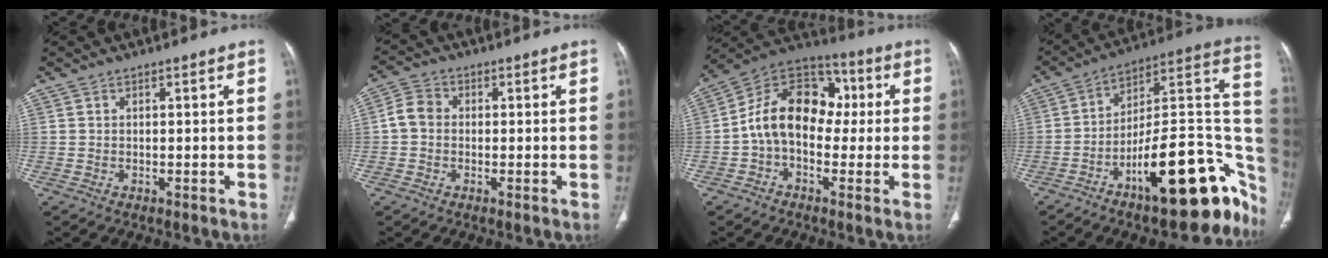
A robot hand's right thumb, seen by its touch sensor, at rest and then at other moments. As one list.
[{"total": 4.2, "force": [-0.3, 3.5, 2.3], "torque": [-0.039, 0.012, -0.015]}, {"total": 15.3, "force": [-0.1, 10.7, 11.0], "torque": [-0.154, 0.044, -0.018]}, {"total": 28.7, "force": [-12.6, 10.7, 23.4], "torque": [-0.216, 0.099, -0.183]}]